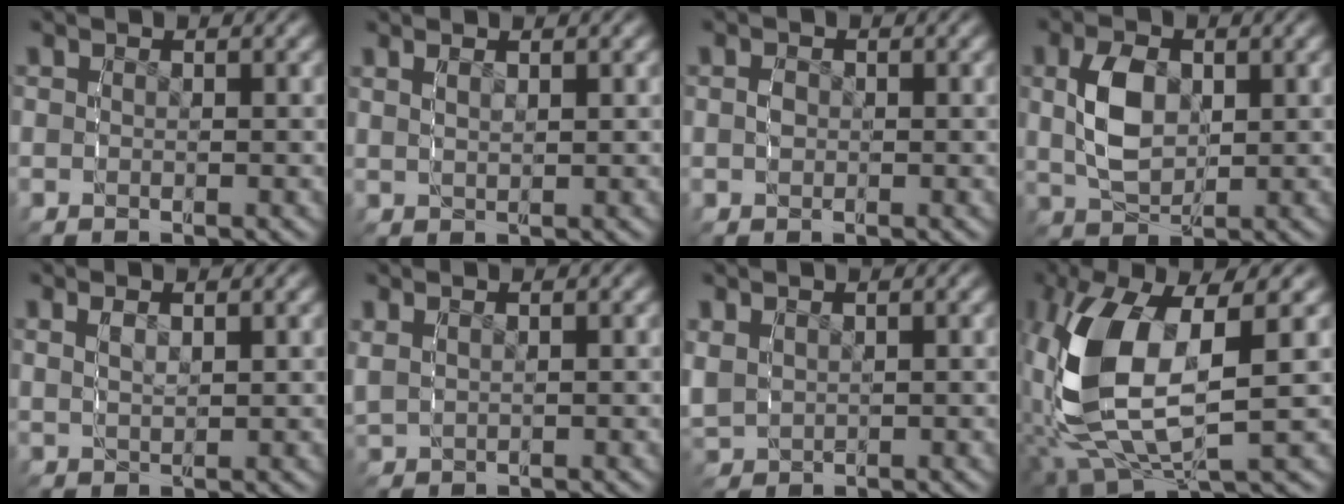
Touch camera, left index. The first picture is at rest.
{"total": 1.2, "force": [1.0, 0.3, 0.6], "torque": [-0.011, 0.001, 0.020]}
{"total": 0.8, "force": [0.0, 0.8, 0.2], "torque": [-0.009, -0.001, -0.003]}
{"total": 4.9, "force": [0.4, 3.4, 3.5], "torque": [-0.082, -0.005, 0.007]}
{"total": 1.5, "force": [1.0, 0.7, 0.9], "torque": [-0.018, 0.001, 0.020]}
{"total": 1.8, "force": [0.8, 1.4, 0.8], "torque": [-0.020, 0.005, 0.017]}
{"total": 2.8, "force": [0.6, 2.5, 1.1], "torque": [-0.042, -0.009, 0.017]}
{"total": 12.0, "force": [-0.6, 7.0, 9.7], "torque": [-0.236, -0.025, 0.004]}